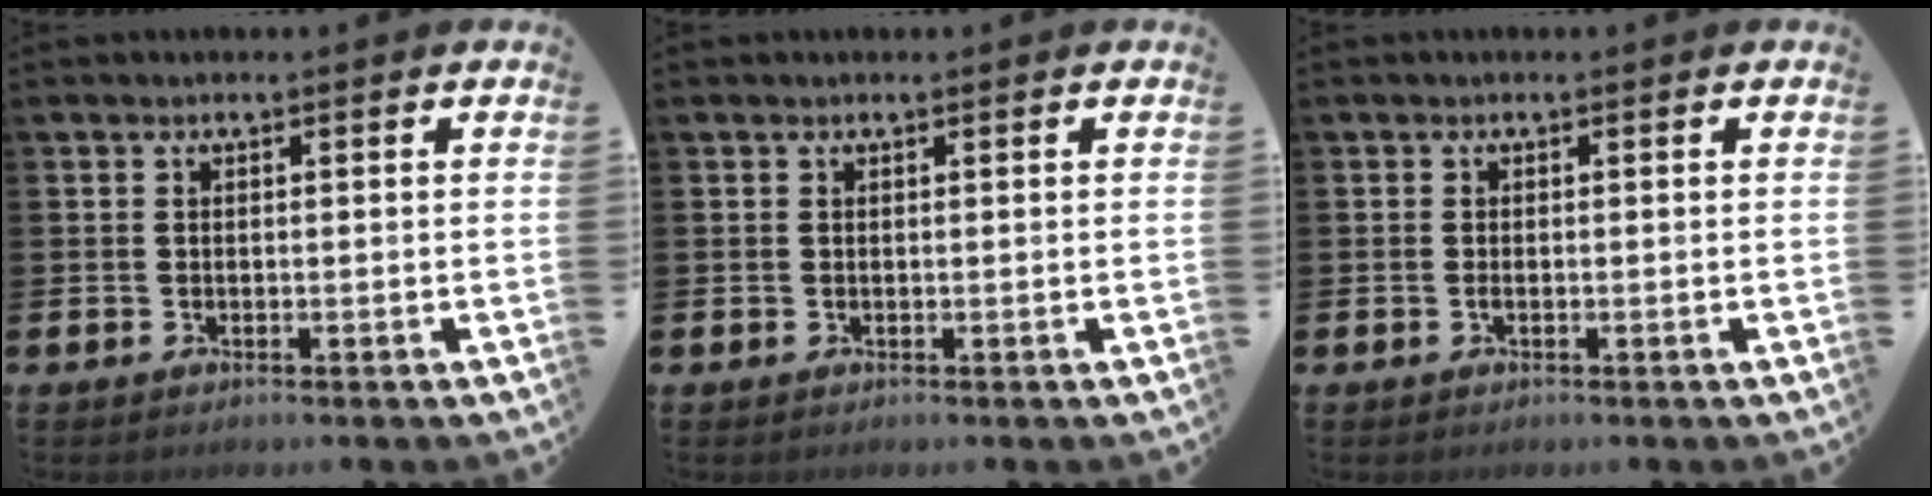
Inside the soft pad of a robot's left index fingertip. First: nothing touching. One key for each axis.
{"total": 0.0}
{"total": 0.5, "fx": -0.2, "fy": 0.1, "fz": 0.5, "tx": -0.009, "ty": -0.001, "tz": -0.004}